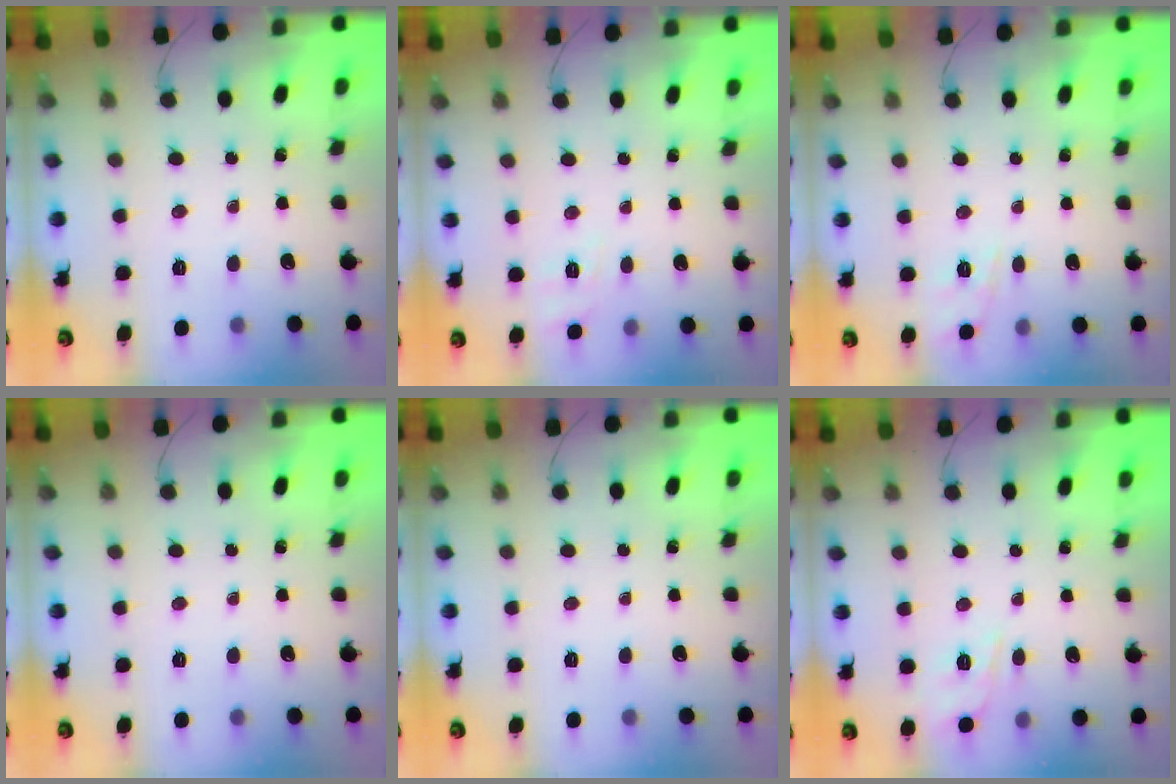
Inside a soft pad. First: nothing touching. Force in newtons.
{"total": 6.2, "press": 5.8, "slide": 2.3}
{"total": 10.1, "press": 10.0, "slide": 1.5}
{"total": 0.0}
{"total": 0.0}
{"total": 8.9, "press": 8.8, "slide": 1.3}